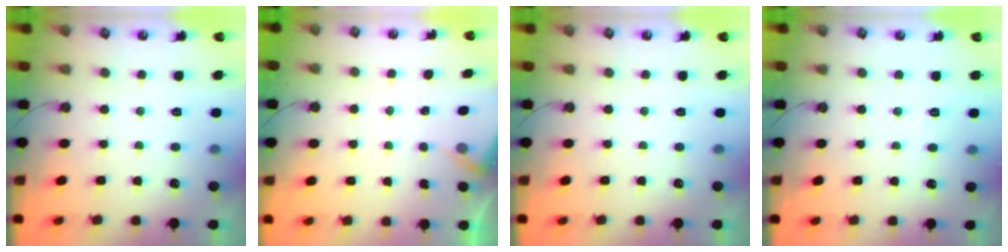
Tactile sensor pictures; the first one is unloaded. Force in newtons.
{"total": 3.0, "press": 3.0, "slide": 0.5}
{"total": 0.0}
{"total": 3.2, "press": 3.1, "slide": 0.3}